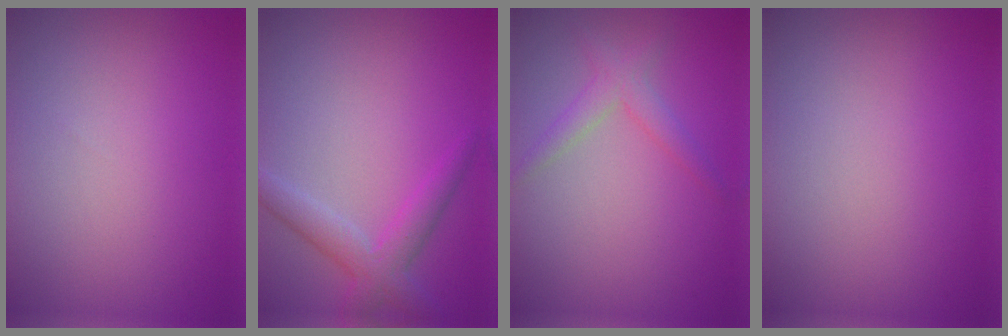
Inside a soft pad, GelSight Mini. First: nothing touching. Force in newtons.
{"total": 3.2, "press": 3.2, "slide": 0.1}
{"total": 2.1, "press": 2.1, "slide": 0.1}
{"total": 0.0}